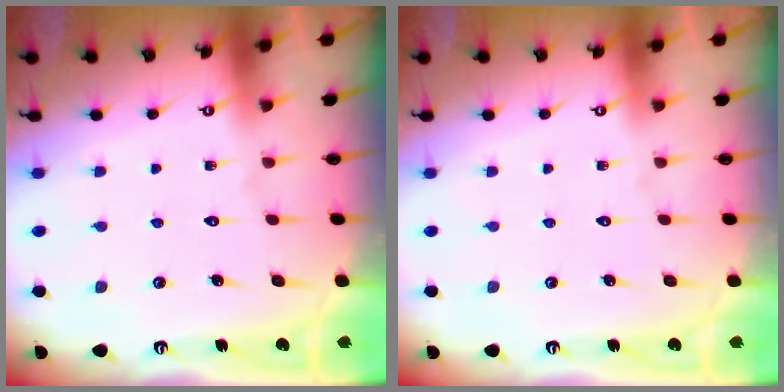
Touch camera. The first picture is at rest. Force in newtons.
{"total": 0.0}